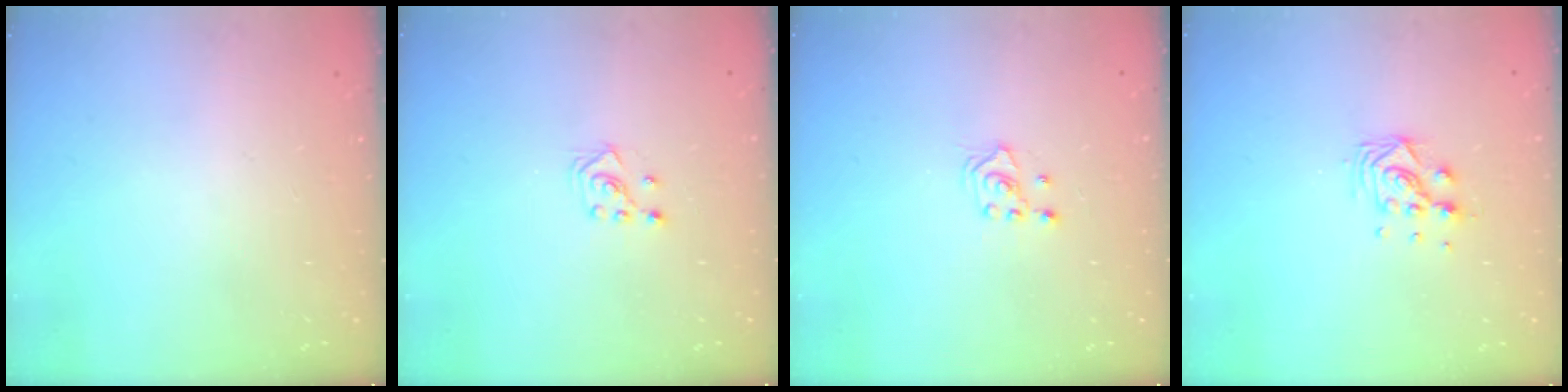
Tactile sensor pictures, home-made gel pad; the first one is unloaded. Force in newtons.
{"total": 3.1, "press": 3.0, "slide": 1.0}
{"total": 1.8, "press": 1.8, "slide": 0.2}
{"total": 7.3, "press": 7.3, "slide": 0.6}